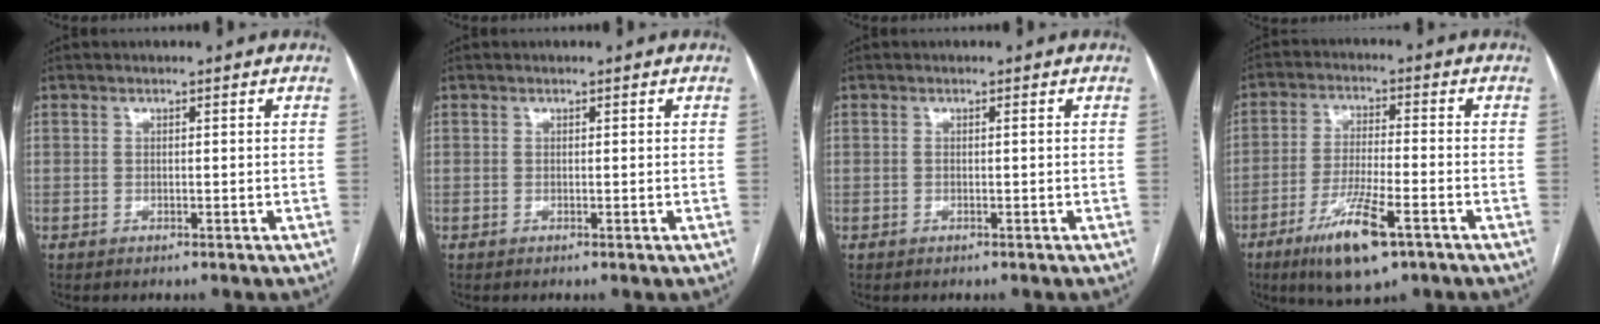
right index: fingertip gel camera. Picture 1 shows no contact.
{"total": 0.0}
{"total": 0.0}
{"total": 7.2, "force": [-4.2, 1.2, 5.8], "torque": [-0.110, -0.017, -0.068]}